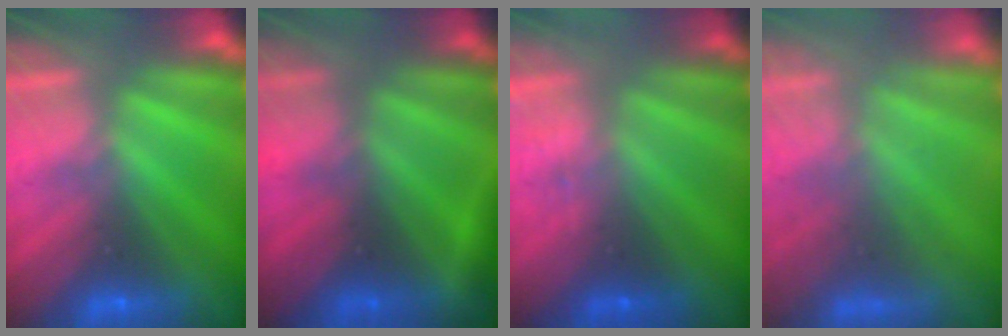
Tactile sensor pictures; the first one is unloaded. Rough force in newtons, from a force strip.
{"total": 9.7}
{"total": 1.6}
{"total": 7.0}